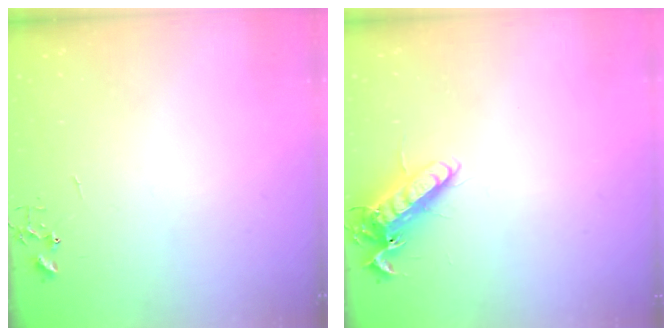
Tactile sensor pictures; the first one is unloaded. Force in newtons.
{"total": 12.9, "press": 12.8, "slide": 1.7}